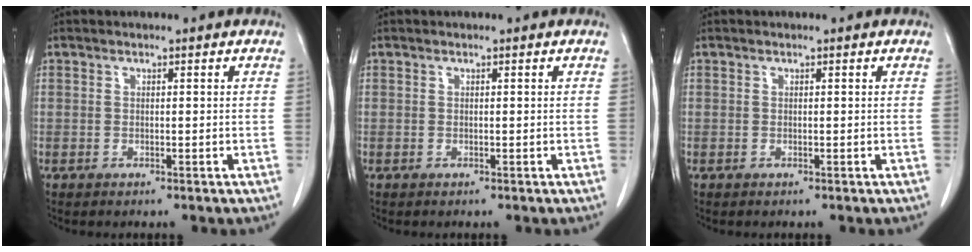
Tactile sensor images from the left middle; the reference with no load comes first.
{"total": 0.0}
{"total": 0.0}